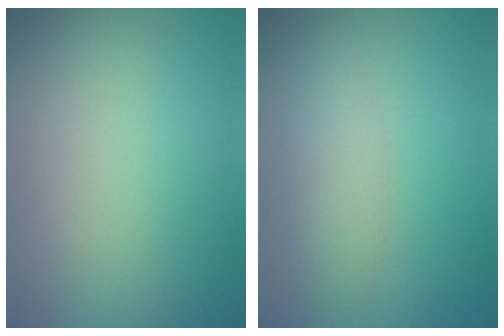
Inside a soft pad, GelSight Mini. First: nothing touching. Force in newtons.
{"total": 2.3, "press": 2.3, "slide": 0.1}